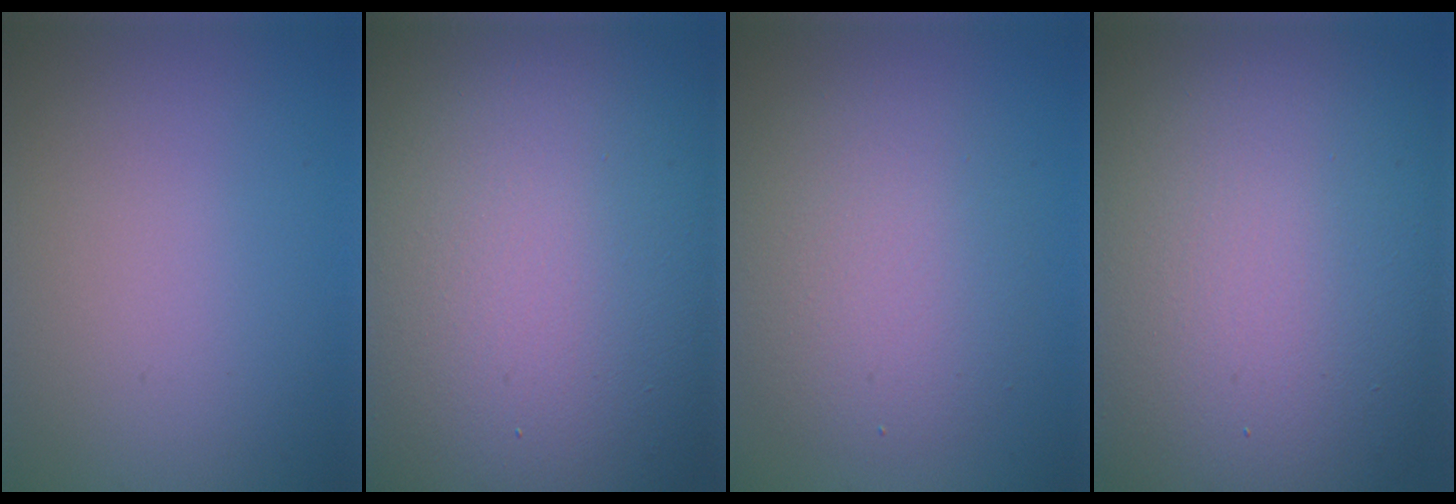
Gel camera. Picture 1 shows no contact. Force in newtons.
{"total": 24.8, "press": 24.8, "slide": 1.0}
{"total": 5.1, "press": 5.1, "slide": 0.2}
{"total": 18.7, "press": 18.7, "slide": 0.8}